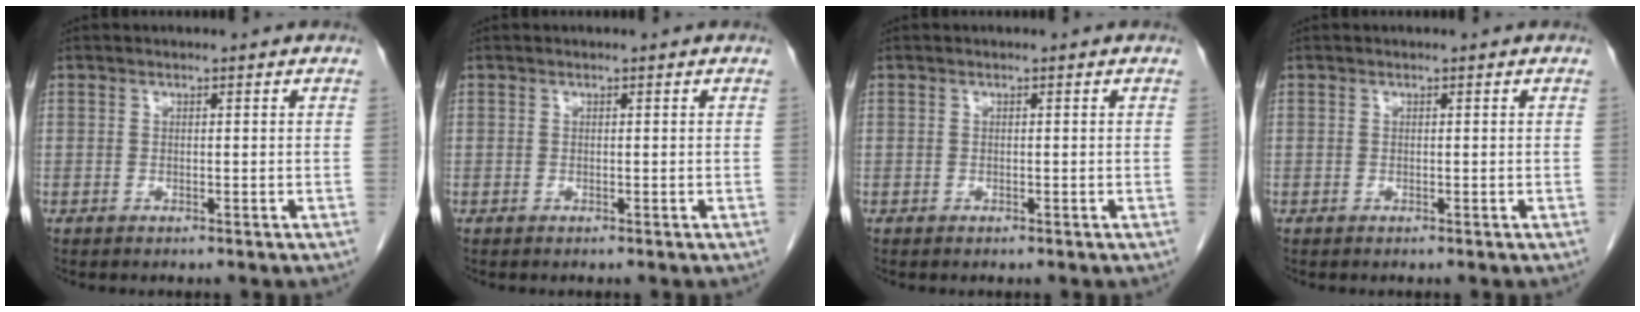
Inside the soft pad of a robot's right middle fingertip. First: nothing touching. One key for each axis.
{"total": 0.0}
{"total": 0.0}
{"total": 0.0}